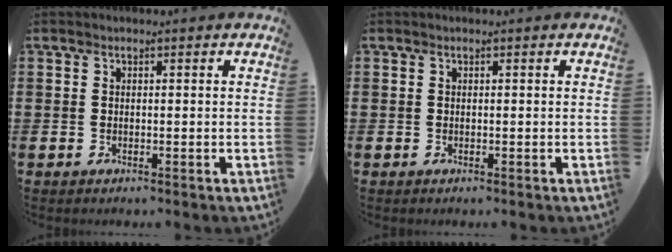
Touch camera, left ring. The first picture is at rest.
{"total": 0.0}